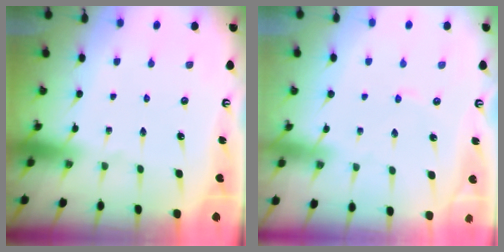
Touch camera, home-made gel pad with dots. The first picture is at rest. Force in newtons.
{"total": 1.7, "press": 1.7, "slide": 0.3}